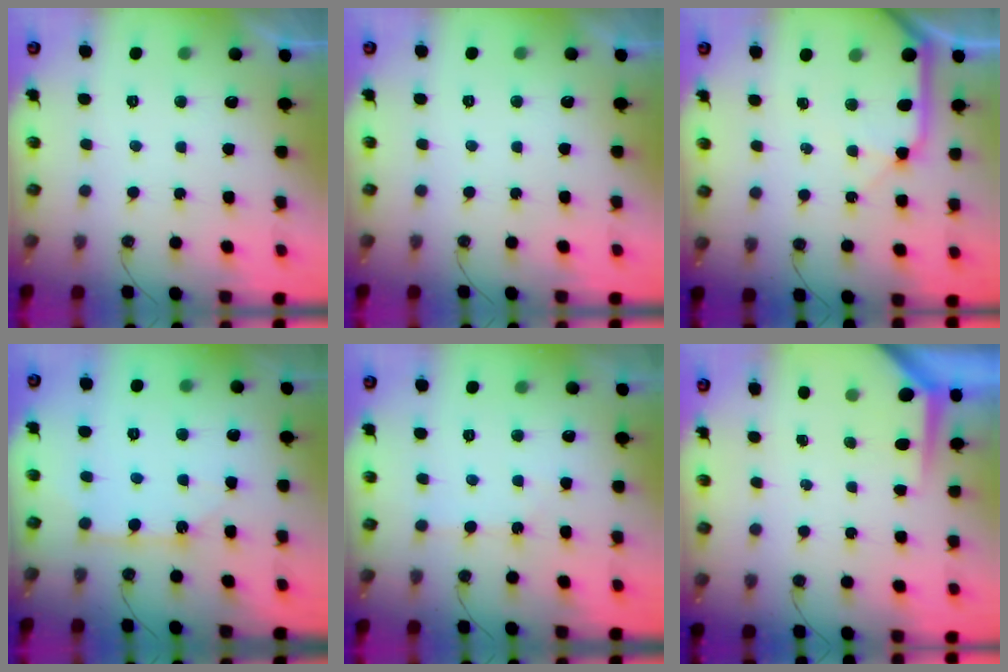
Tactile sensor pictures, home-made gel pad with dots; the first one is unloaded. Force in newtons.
{"total": 0.0}
{"total": 11.8, "press": 11.7, "slide": 1.6}
{"total": 6.7, "press": 6.7, "slide": 0.2}
{"total": 1.9, "press": 1.8, "slide": 0.3}
{"total": 4.0, "press": 3.9, "slide": 0.3}